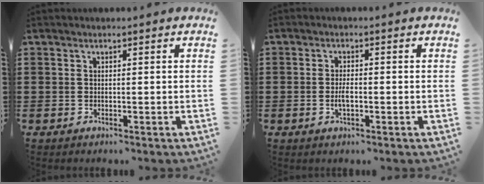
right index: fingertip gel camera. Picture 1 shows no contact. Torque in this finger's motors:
{"motor_torque": [1.88, 0.26, 0.33, 0.04]}